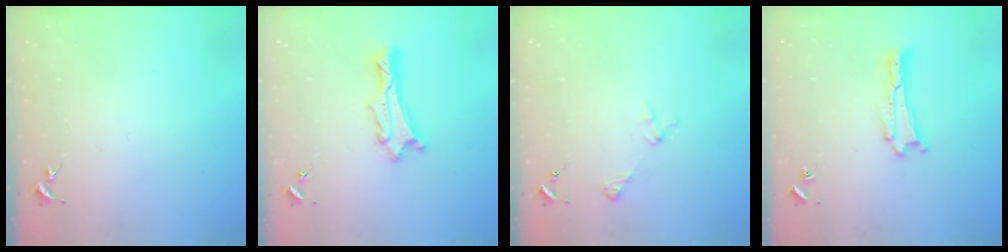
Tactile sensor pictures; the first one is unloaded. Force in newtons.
{"total": 1.5, "press": 1.5, "slide": 0.1}
{"total": 2.9, "press": 2.9, "slide": 0.3}
{"total": 0.0}